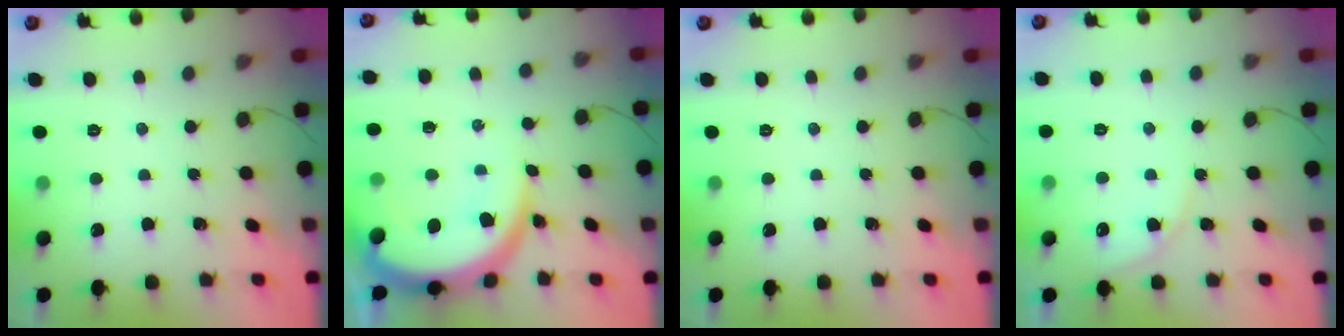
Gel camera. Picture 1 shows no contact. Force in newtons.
{"total": 12.5, "press": 12.5, "slide": 1.0}
{"total": 0.0}
{"total": 5.4, "press": 5.4, "slide": 0.4}